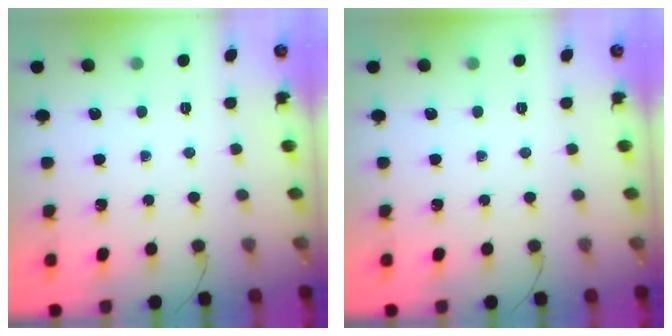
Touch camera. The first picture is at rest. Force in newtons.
{"total": 0.0}